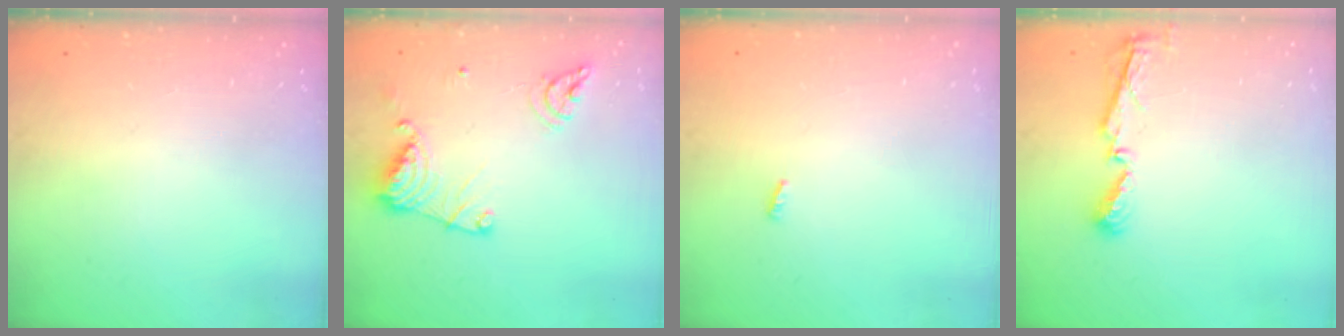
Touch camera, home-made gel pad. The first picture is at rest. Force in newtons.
{"total": 13.6, "press": 13.5, "slide": 1.5}
{"total": 2.3, "press": 2.1, "slide": 0.8}
{"total": 5.1, "press": 5.1, "slide": 0.4}